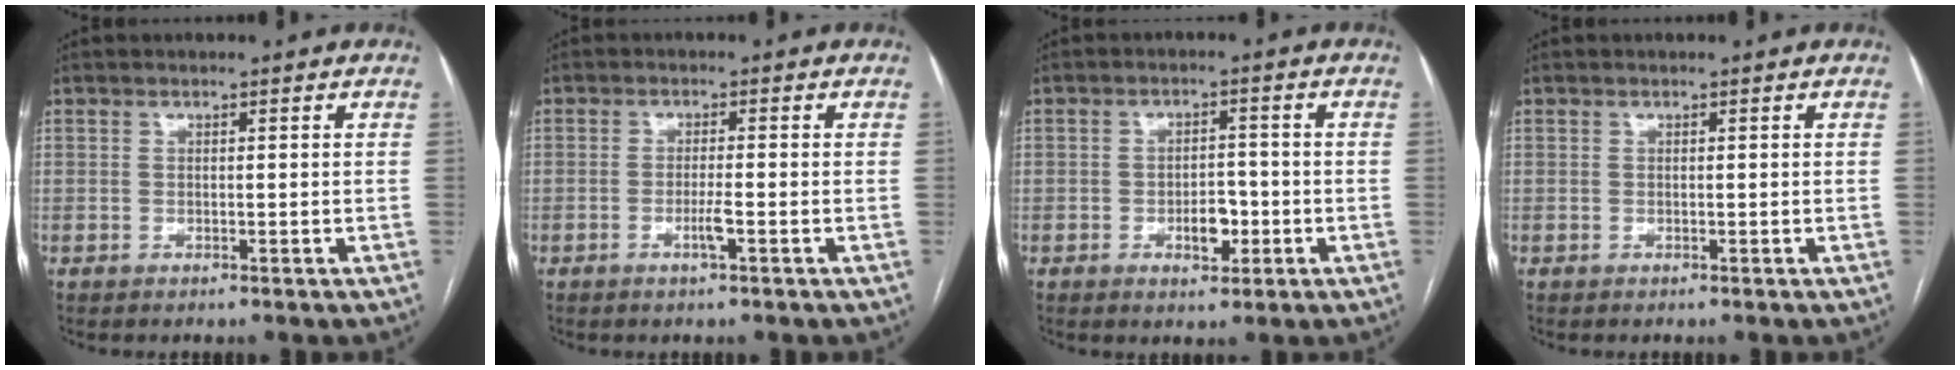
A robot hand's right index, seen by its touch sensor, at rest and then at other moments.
{"total": 2.3, "force": [-1.0, -0.1, 2.1], "torque": [-0.041, -0.003, -0.020]}
{"total": 4.3, "force": [-1.4, 2.3, 3.3], "torque": [-0.045, 0.005, -0.017]}
{"total": 0.0}